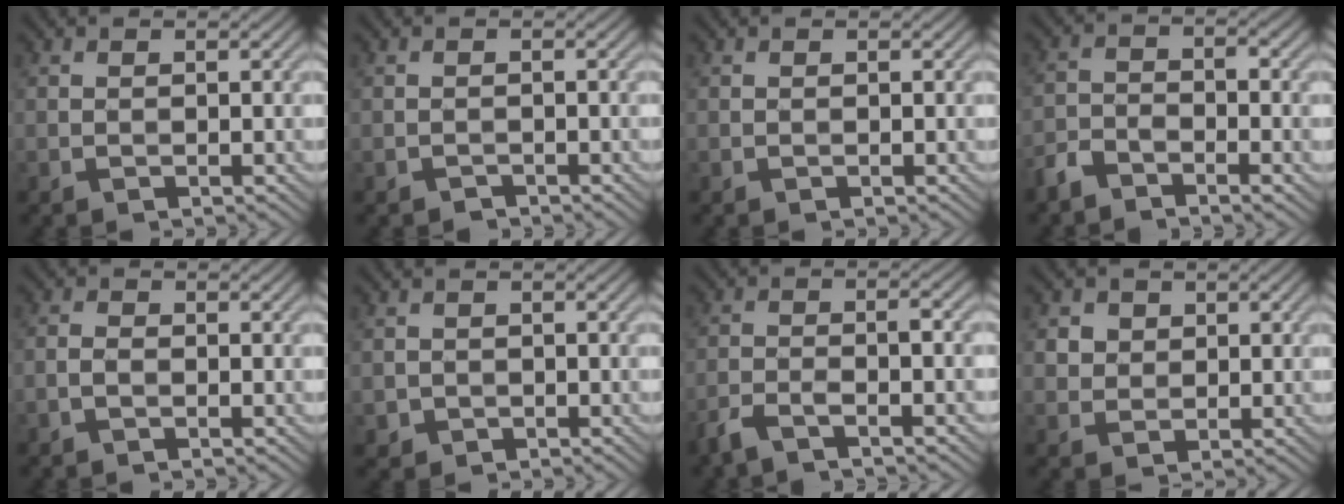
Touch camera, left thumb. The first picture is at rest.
{"total": 0.8, "force": [-0.8, 0.3, 0.1], "torque": [-0.001, -0.001, -0.016]}
{"total": 0.0}
{"total": 4.2, "force": [-3.3, 1.5, 2.2], "torque": [-0.044, -0.004, -0.076]}
{"total": 1.3, "force": [-0.7, 0.6, 0.9], "torque": [-0.020, 0.002, -0.018]}
{"total": 1.4, "force": [-0.6, 1.3, 0.2], "torque": [-0.001, -0.008, -0.013]}
{"total": 4.4, "force": [-3.0, 0.7, 3.2], "torque": [-0.063, -0.001, -0.070]}
{"total": 3.5, "force": [1.5, 3.0, 1.2], "torque": [-0.047, -0.007, 0.032]}